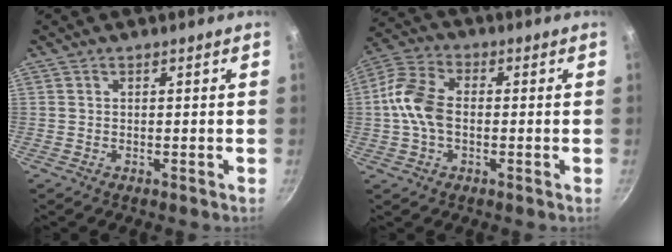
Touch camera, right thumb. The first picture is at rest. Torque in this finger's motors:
{"motor_torque": [-0.33, 0.50, 0.30, -0.01, 0.09]}